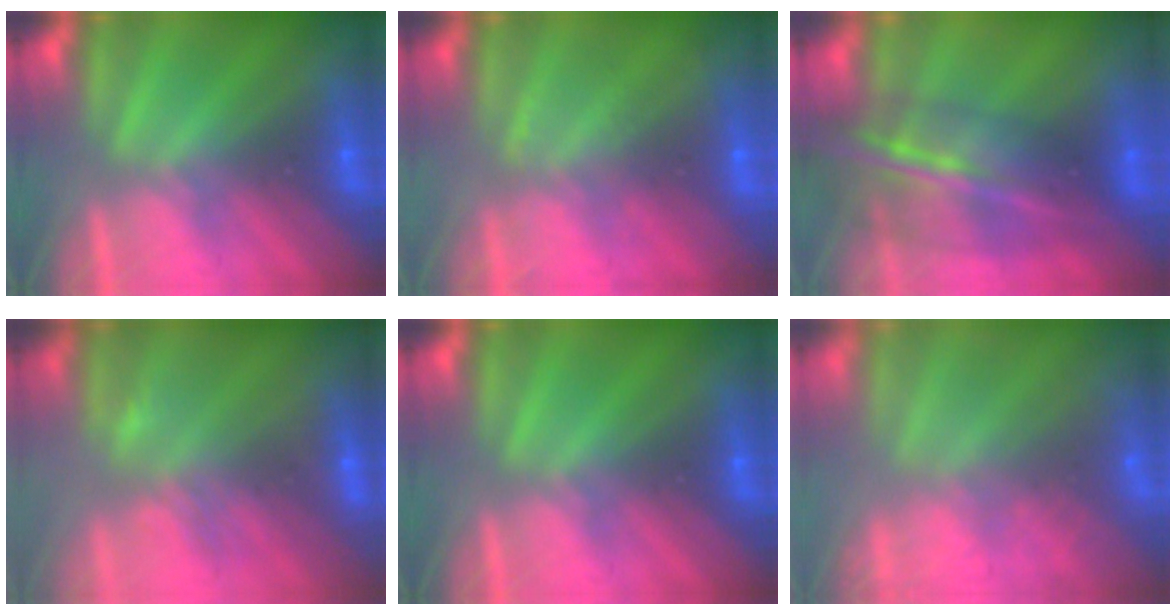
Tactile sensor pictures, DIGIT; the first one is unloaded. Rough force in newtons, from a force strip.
{"total": 1.8}
{"total": 7.7}
{"total": 3.2}
{"total": 0.0}
{"total": 7.0}